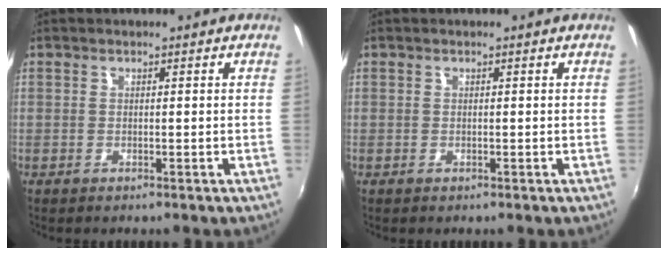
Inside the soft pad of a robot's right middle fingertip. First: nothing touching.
{"total": 0.0}